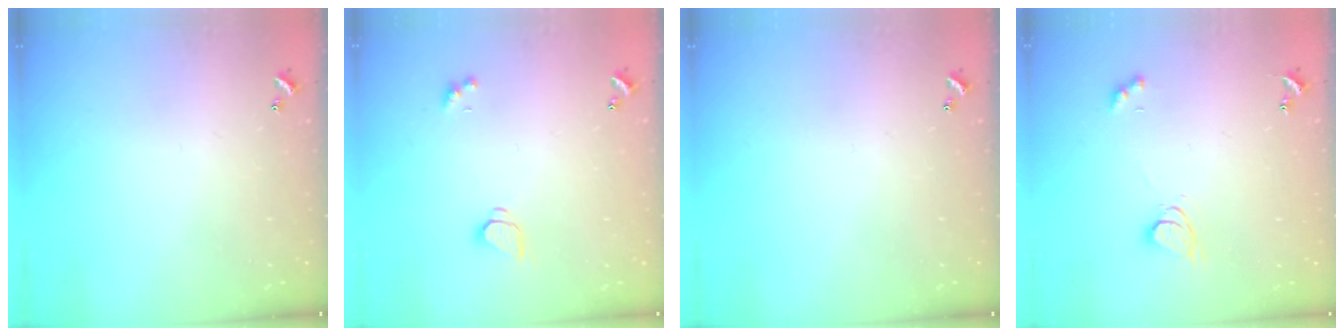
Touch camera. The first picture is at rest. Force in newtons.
{"total": 1.6, "press": 1.6, "slide": 0.3}
{"total": 0.0}
{"total": 5.1, "press": 5.0, "slide": 0.4}